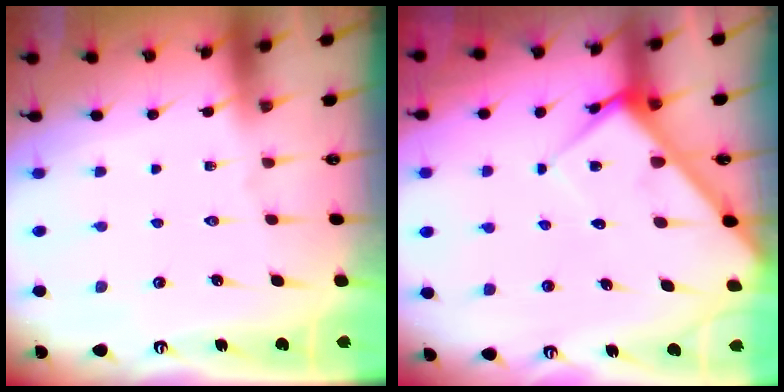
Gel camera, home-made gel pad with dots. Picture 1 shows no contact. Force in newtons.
{"total": 6.4, "press": 6.4, "slide": 0.6}